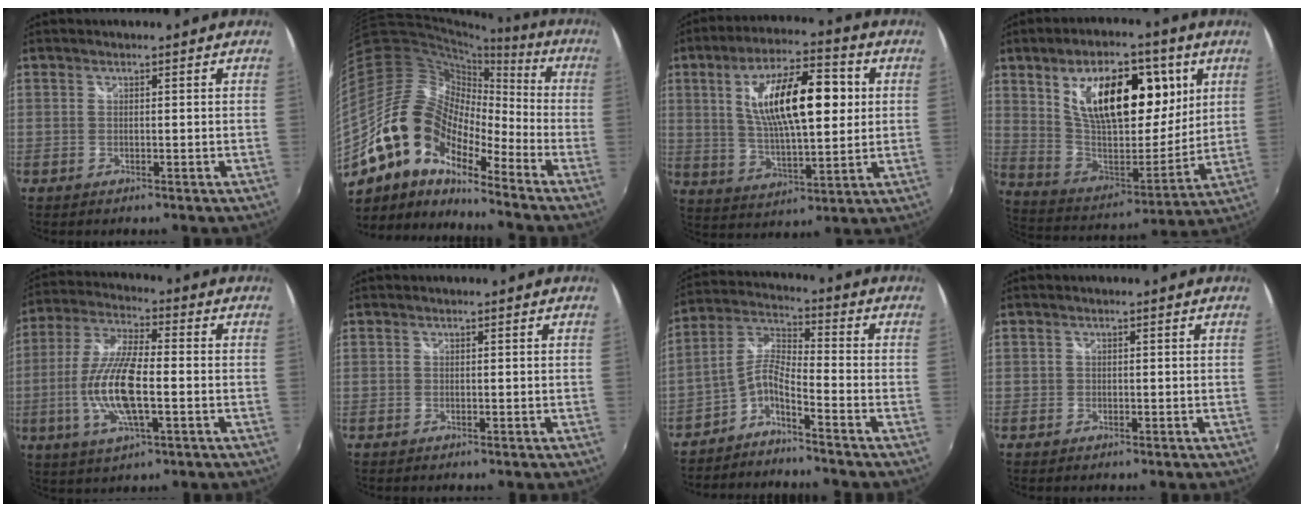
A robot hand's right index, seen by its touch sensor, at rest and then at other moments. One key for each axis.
{"total": 17.0, "fx": -11.2, "fy": 8.2, "fz": 9.8, "tx": -0.163, "ty": -0.006, "tz": -0.228}
{"total": 17.3, "fx": 3.7, "fy": 5.9, "fz": 15.8, "tx": -0.271, "ty": 0.017, "tz": 0.066}
{"total": 23.0, "fx": 8.9, "fy": 11.3, "fz": 17.9, "tx": -0.301, "ty": 0.008, "tz": 0.162}
{"total": 13.6, "fx": -2.7, "fy": 4.0, "fz": 12.7, "tx": -0.262, "ty": -0.005, "tz": -0.054}
{"total": 0.0}
{"total": 5.3, "fx": -3.5, "fy": 0.6, "fz": 3.9, "tx": -0.098, "ty": 0.016, "tz": -0.074}
{"total": 0.7, "fx": -0.4, "fy": 0.6, "fz": 0.1, "tx": -0.001, "ty": -0.003, "tz": -0.006}